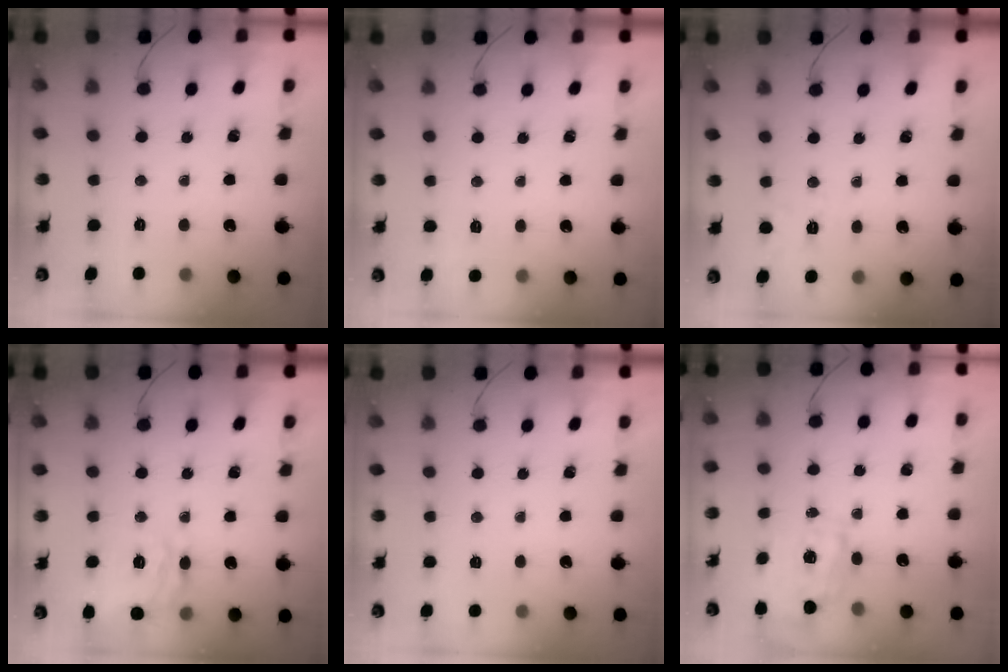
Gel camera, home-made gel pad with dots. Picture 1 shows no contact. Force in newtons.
{"total": 3.8, "press": 3.4, "slide": 1.6}
{"total": 5.0, "press": 4.5, "slide": 2.2}
{"total": 8.8, "press": 8.4, "slide": 2.6}
{"total": 1.3, "press": 0.2, "slide": 1.3}
{"total": 1.7, "press": 1.6, "slide": 0.5}